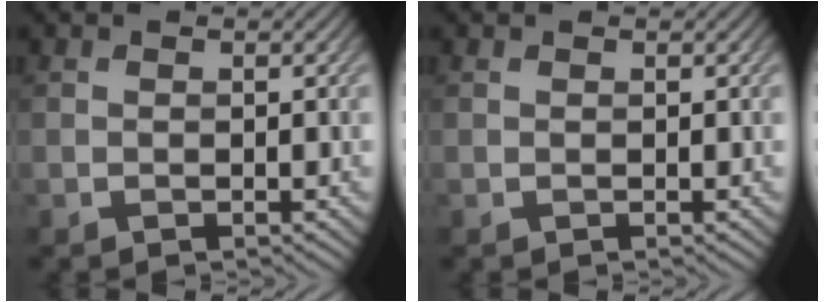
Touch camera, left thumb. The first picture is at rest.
{"total": 0.0}